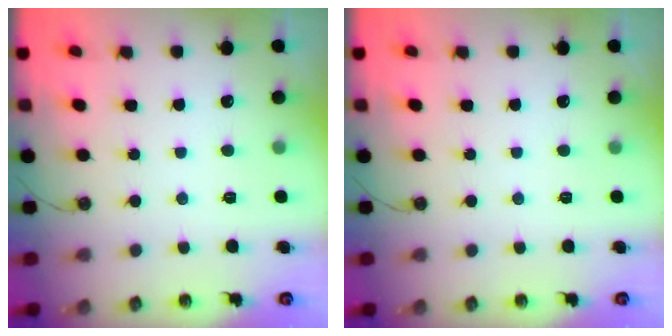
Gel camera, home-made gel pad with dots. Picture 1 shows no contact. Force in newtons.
{"total": 0.0}